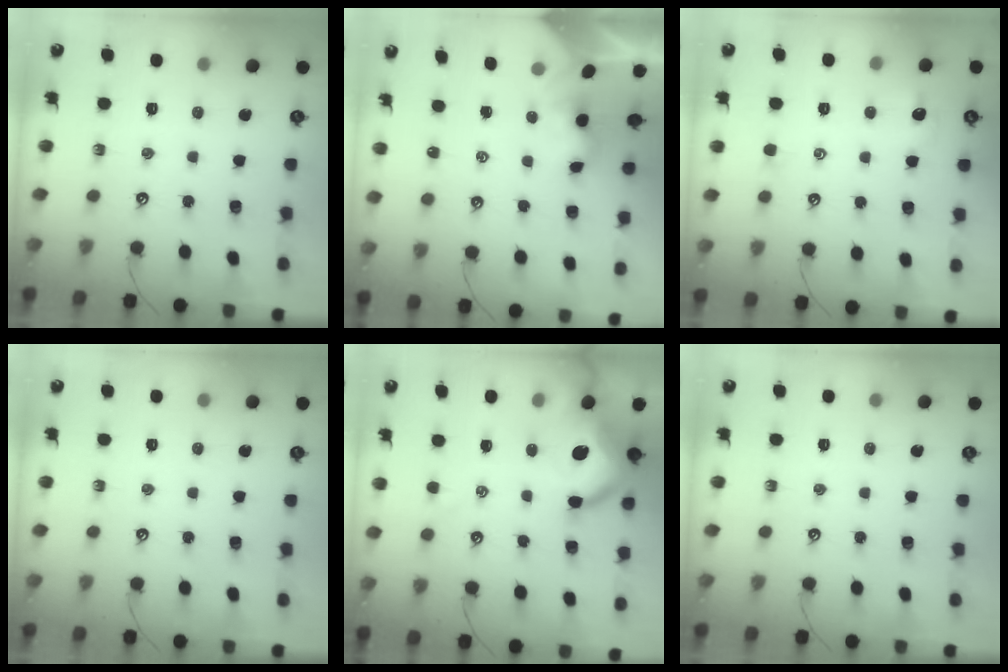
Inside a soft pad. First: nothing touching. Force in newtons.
{"total": 1.1, "press": 1.0, "slide": 0.4}
{"total": 1.4, "press": 1.3, "slide": 0.6}
{"total": 0.0}
{"total": 11.0, "press": 10.9, "slide": 1.7}
{"total": 0.0}